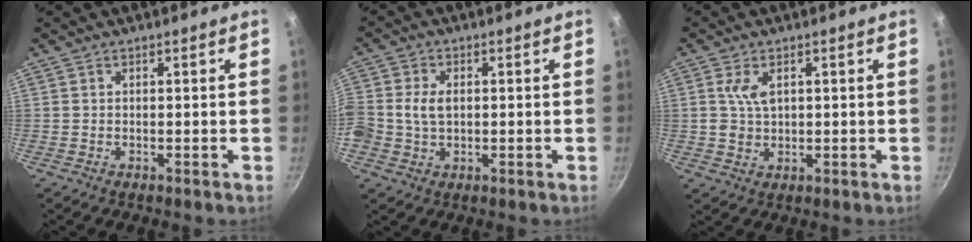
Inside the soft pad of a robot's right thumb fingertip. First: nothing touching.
{"total": 5.9, "force": [0.1, 4.5, 3.9], "torque": [-0.073, 0.011, -0.004]}
{"total": 4.3, "force": [1.2, 2.7, 3.0], "torque": [-0.055, -0.005, 0.025]}